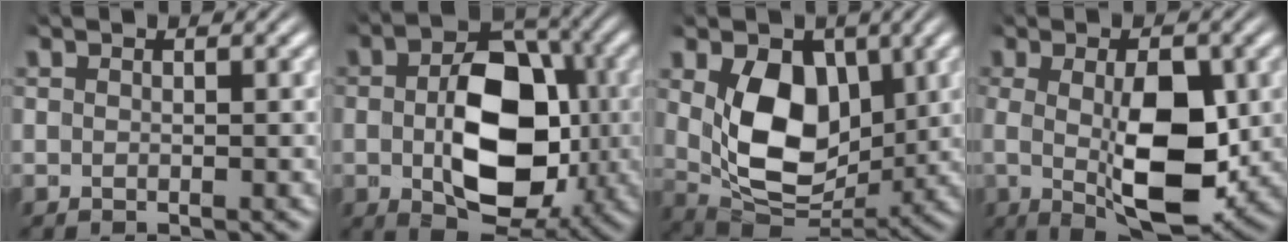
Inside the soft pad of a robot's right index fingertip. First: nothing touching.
{"total": 11.6, "force": [-1.2, 7.3, 8.9], "torque": [-0.161, -0.032, -0.005]}
{"total": 9.9, "force": [0.6, 7.0, 6.9], "torque": [-0.129, -0.047, 0.030]}
{"total": 9.9, "force": [-0.8, 4.4, 8.9], "torque": [-0.154, -0.021, -0.005]}